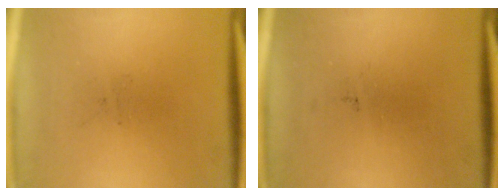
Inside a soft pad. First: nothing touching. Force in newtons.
{"total": 0.0}